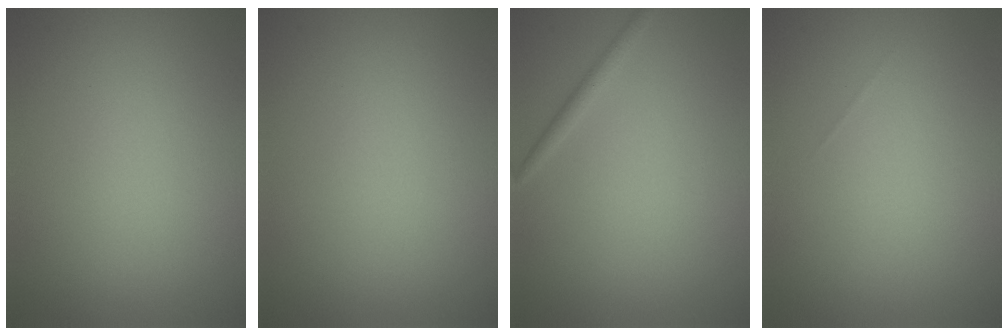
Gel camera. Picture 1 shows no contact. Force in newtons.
{"total": 0.0}
{"total": 1.1, "press": 1.1, "slide": 0.1}
{"total": 0.0}